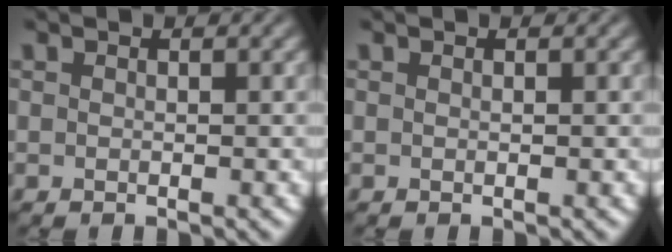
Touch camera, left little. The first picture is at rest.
{"total": 0.0}